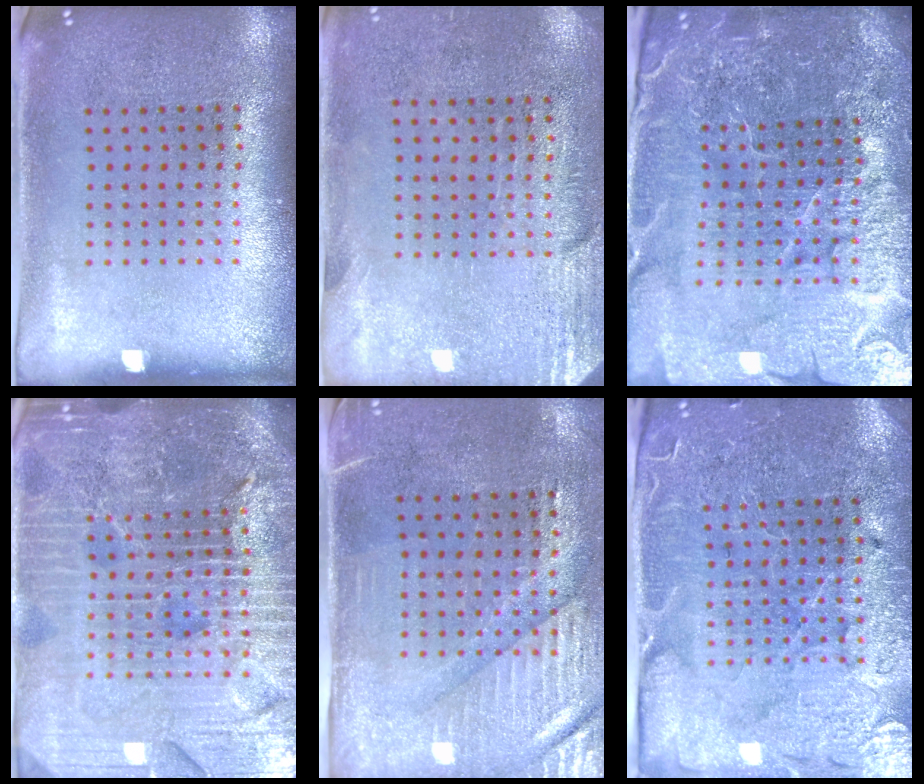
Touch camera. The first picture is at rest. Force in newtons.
{"total": 2.8, "press": 2.4, "slide": 1.5}
{"total": 5.9, "press": 5.3, "slide": 2.6}
{"total": 6.3, "press": 5.6, "slide": 2.9}
{"total": 3.2, "press": 2.9, "slide": 1.5}
{"total": 3.7, "press": 3.6, "slide": 0.7}